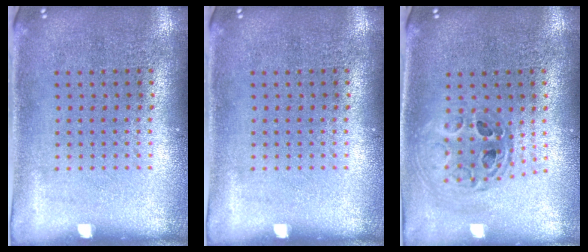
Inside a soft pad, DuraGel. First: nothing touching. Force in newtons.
{"total": 0.0}
{"total": 0.8, "press": 0.8, "slide": 0.1}